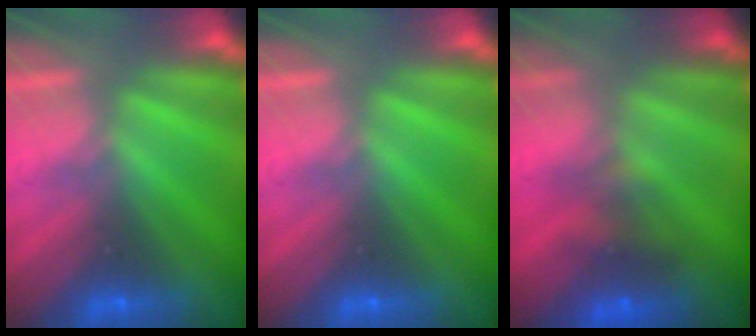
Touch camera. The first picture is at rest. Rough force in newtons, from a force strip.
{"total": 0.0}
{"total": 4.8}